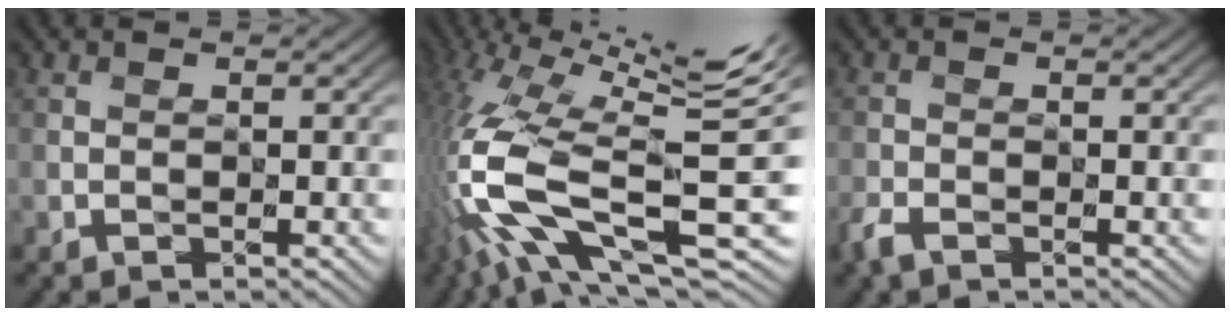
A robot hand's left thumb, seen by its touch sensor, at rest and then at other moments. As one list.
[{"total": 14.5, "force": [0.9, 4.8, 13.6], "torque": [-0.311, -0.013, 0.024]}, {"total": 2.3, "force": [-1.8, 0.7, 1.3], "torque": [-0.032, -0.007, -0.042]}]